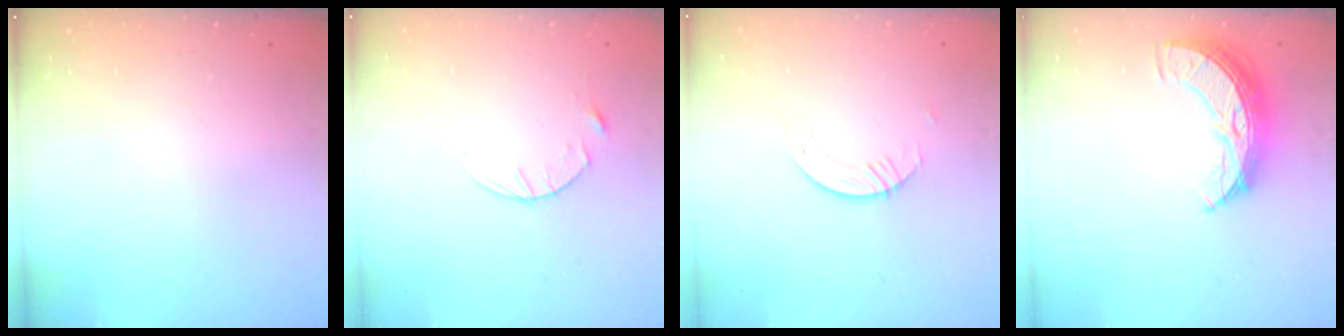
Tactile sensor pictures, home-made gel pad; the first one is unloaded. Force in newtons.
{"total": 3.2, "press": 3.2, "slide": 0.4}
{"total": 2.2, "press": 2.2, "slide": 0.2}
{"total": 9.4, "press": 9.4, "slide": 0.7}